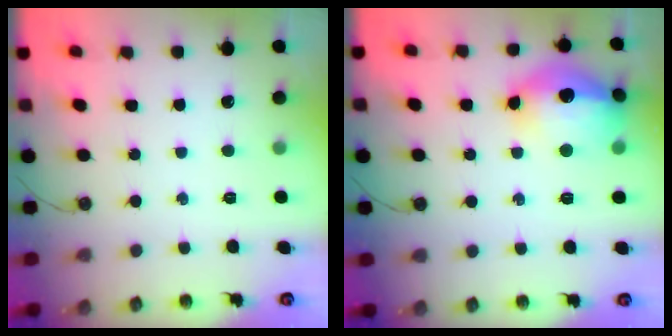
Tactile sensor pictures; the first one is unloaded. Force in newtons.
{"total": 17.1, "press": 17.1, "slide": 1.5}